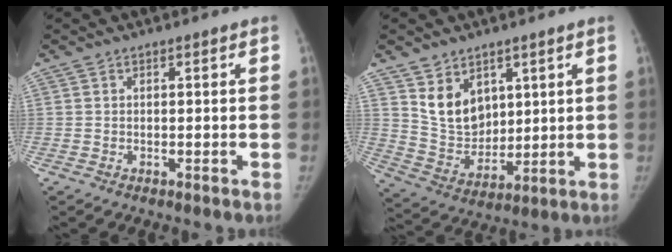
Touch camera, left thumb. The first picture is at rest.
{"total": 10.2, "force": [5.1, 7.4, 5.0], "torque": [-0.055, -0.041, 0.113]}